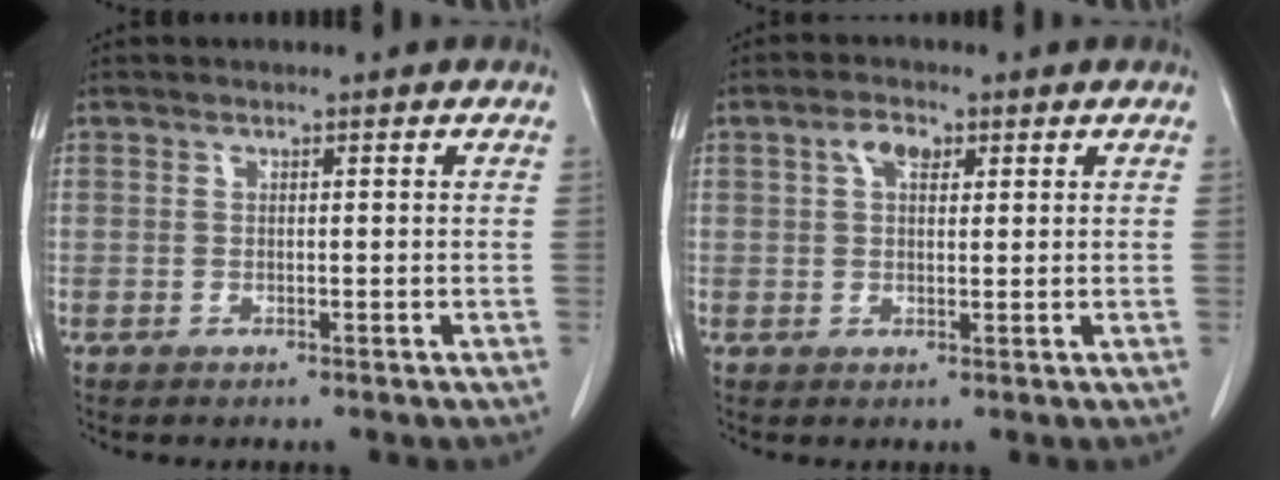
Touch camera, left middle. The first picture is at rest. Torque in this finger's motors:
{"motor_torque": [0.04, -0.04, 0.02, 0.03]}